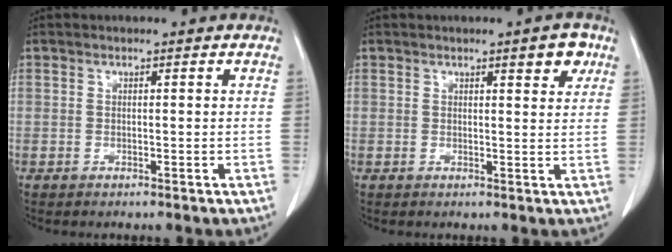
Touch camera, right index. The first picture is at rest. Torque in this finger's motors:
{"motor_torque": [0.03, 0.07, 0.03, 0.01]}